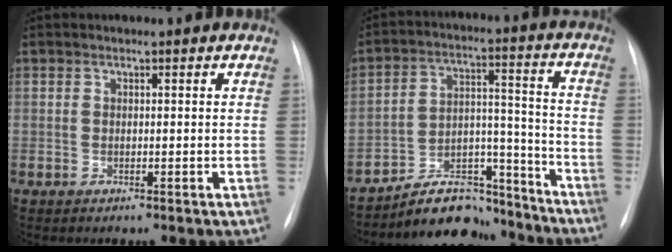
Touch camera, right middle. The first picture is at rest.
{"total": 12.1, "force": [-11.1, 4.3, 2.2], "torque": [-0.017, 0.064, -0.182]}